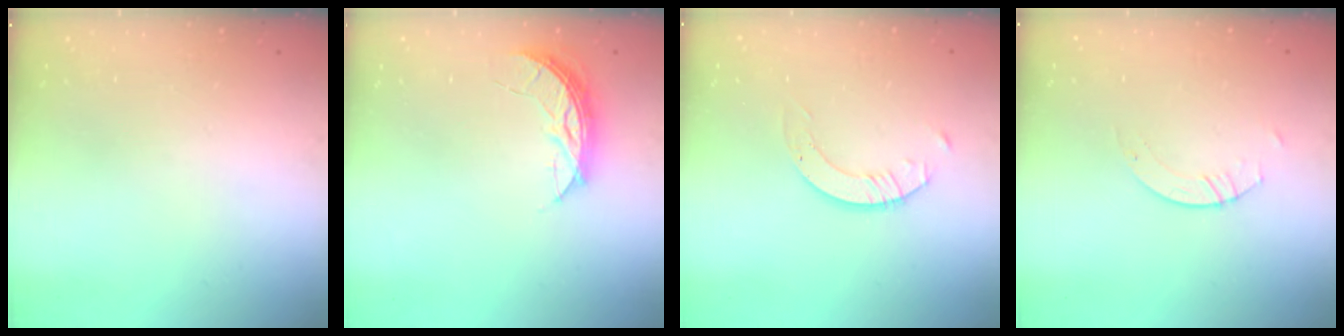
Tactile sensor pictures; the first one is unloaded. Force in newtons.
{"total": 6.1, "press": 6.1, "slide": 0.4}
{"total": 2.7, "press": 2.7, "slide": 0.2}
{"total": 2.6, "press": 2.6, "slide": 0.2}